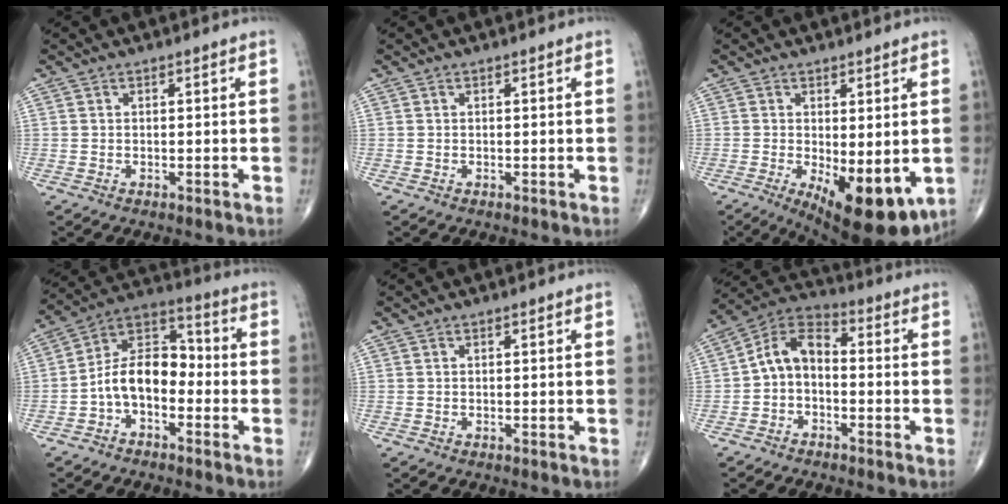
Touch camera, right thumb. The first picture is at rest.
{"total": 0.0}
{"total": 13.0, "force": [-3.4, 5.1, 11.4], "torque": [-0.156, -0.027, -0.035]}
{"total": 10.9, "force": [-2.9, 6.9, 8.0], "torque": [-0.119, 0.052, -0.067]}
{"total": 0.0}
{"total": 8.0, "force": [-1.2, 5.1, 6.0], "torque": [-0.098, 0.037, -0.041]}